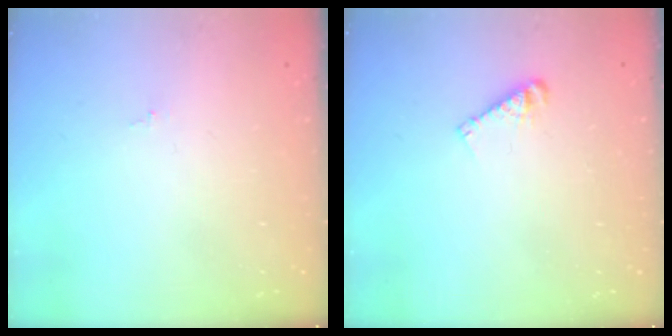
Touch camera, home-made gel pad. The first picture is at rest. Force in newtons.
{"total": 4.9, "press": 4.9, "slide": 0.3}